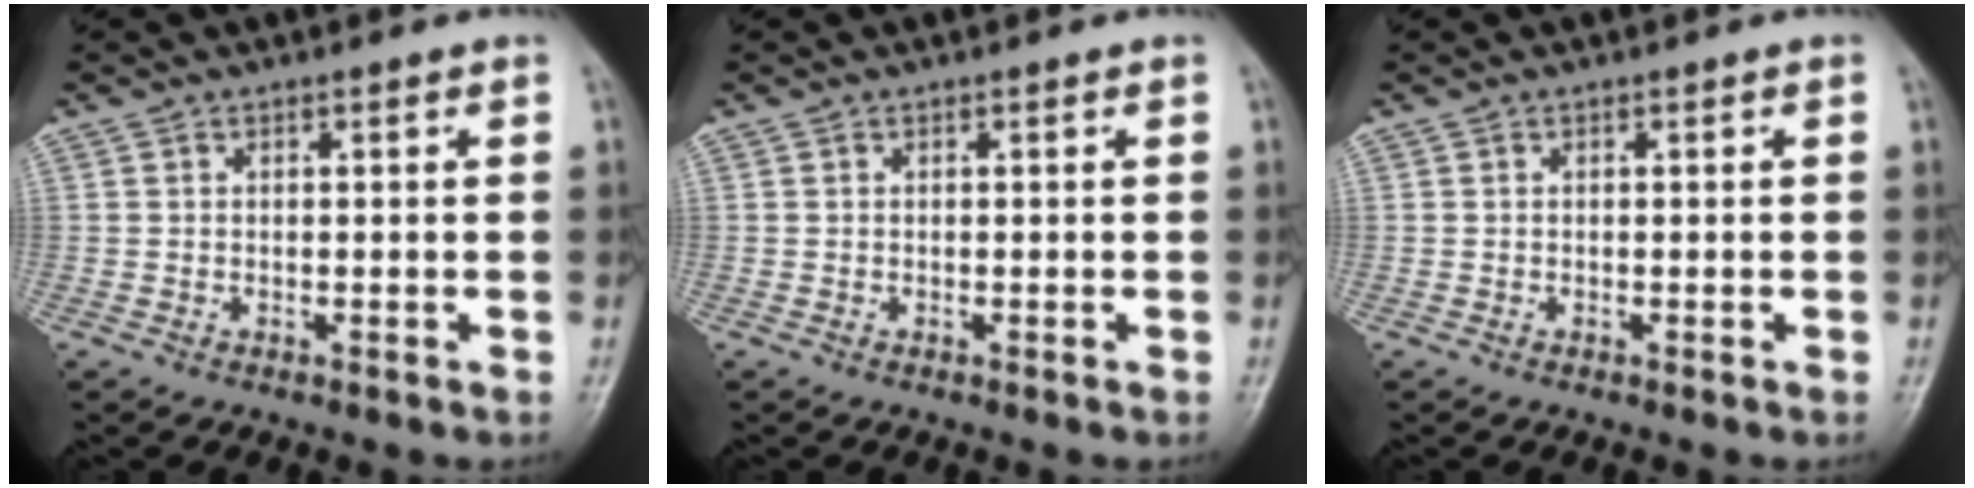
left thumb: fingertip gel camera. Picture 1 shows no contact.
{"total": 0.0}
{"total": 0.0}